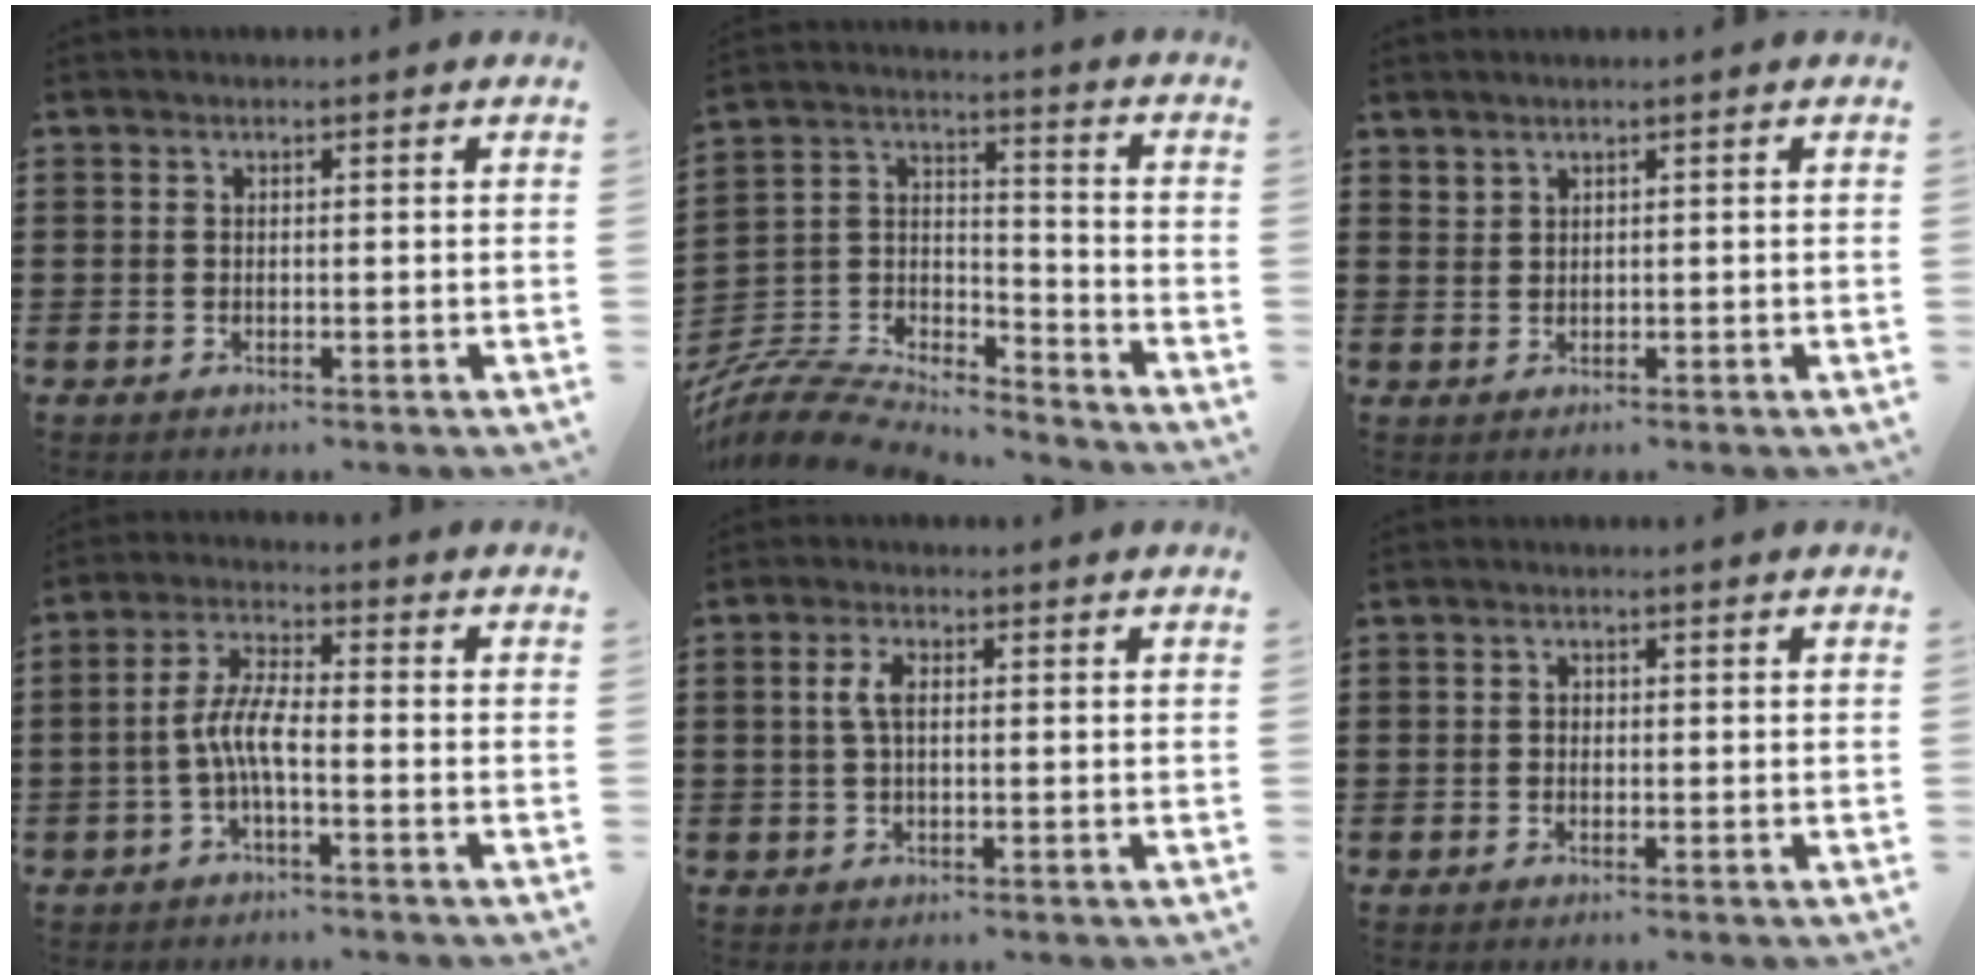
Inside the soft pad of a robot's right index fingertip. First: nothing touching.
{"total": 8.2, "force": [-7.7, 2.2, 1.7], "torque": [-0.050, 0.003, -0.157]}
{"total": 1.4, "force": [1.3, 0.6, 0.0], "torque": [-0.004, 0.001, 0.026]}
{"total": 5.5, "force": [-1.6, 1.3, 5.1], "torque": [-0.120, -0.006, -0.038]}
{"total": 3.3, "force": [0.3, 1.4, 2.9], "torque": [-0.068, 0.004, 0.000]}
{"total": 0.7, "force": [-0.2, 0.6, 0.3], "torque": [-0.007, 0.001, -0.004]}